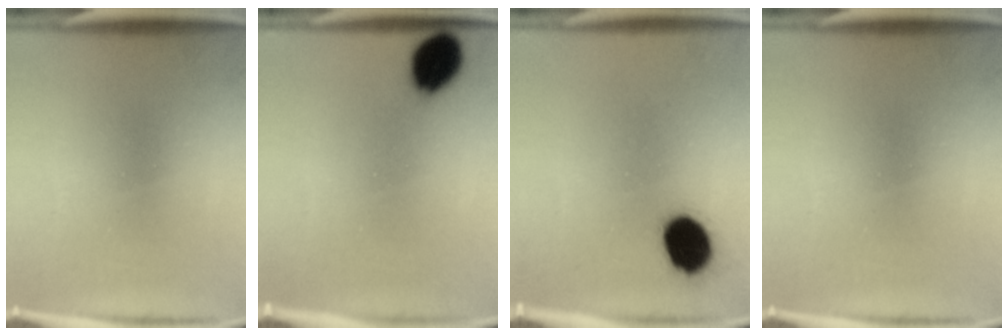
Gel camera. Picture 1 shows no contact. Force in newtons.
{"total": 8.3}
{"total": 11.3}
{"total": 0.0}